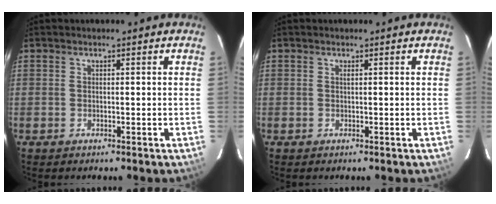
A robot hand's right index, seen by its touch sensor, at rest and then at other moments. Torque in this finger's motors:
{"motor_torque": [-0.03, 0.04, 0.00, 0.02]}